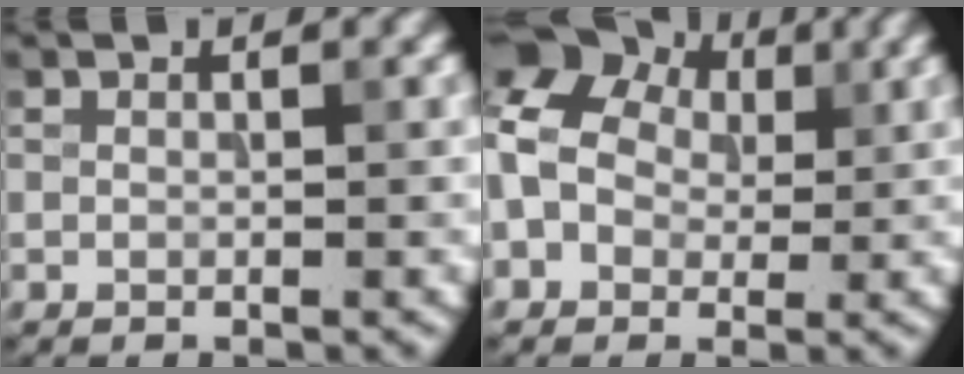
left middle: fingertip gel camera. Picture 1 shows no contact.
{"total": 9.0, "force": [1.3, 7.4, 5.1], "torque": [-0.101, 0.027, 0.002]}